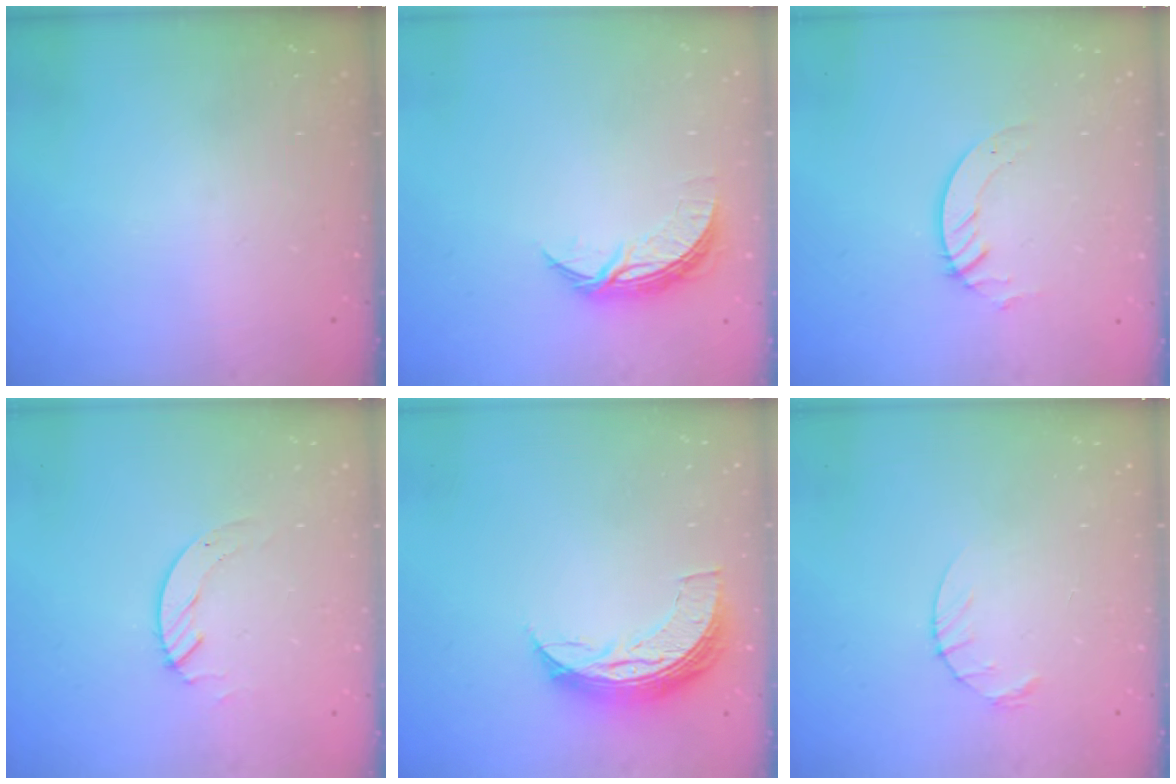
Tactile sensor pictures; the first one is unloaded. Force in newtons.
{"total": 7.3, "press": 7.3, "slide": 0.4}
{"total": 2.7, "press": 2.7, "slide": 0.2}
{"total": 3.4, "press": 3.4, "slide": 0.3}
{"total": 9.9, "press": 9.8, "slide": 0.6}
{"total": 3.7, "press": 3.6, "slide": 0.5}